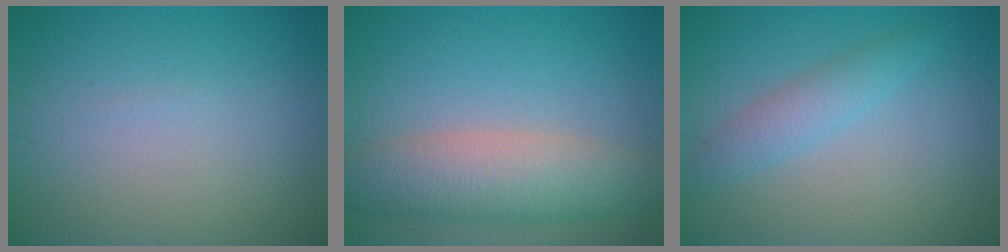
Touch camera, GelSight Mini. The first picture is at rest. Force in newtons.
{"total": 6.5, "press": 6.5, "slide": 0.2}
{"total": 2.4, "press": 2.4, "slide": 0.1}